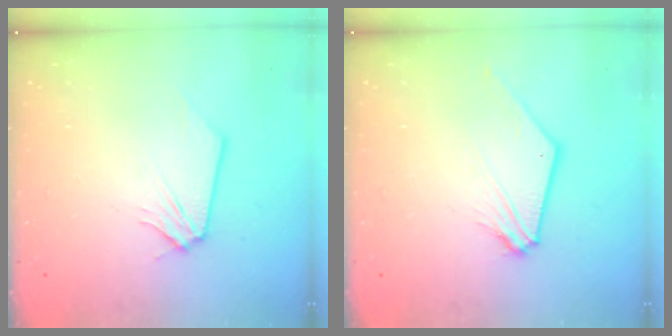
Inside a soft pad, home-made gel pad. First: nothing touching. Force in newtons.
{"total": 3.9, "press": 3.9, "slide": 0.8}